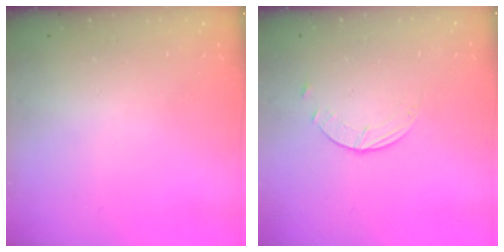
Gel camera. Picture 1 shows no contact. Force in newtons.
{"total": 0.9, "press": 0.9, "slide": 0.1}